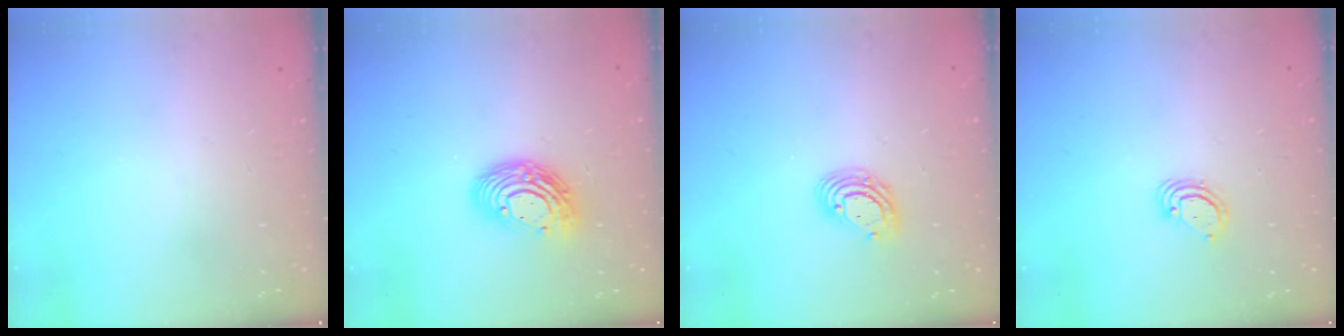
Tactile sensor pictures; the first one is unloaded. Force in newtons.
{"total": 12.8, "press": 12.8, "slide": 1.1}
{"total": 8.0, "press": 7.8, "slide": 1.5}
{"total": 2.9, "press": 2.9, "slide": 0.2}